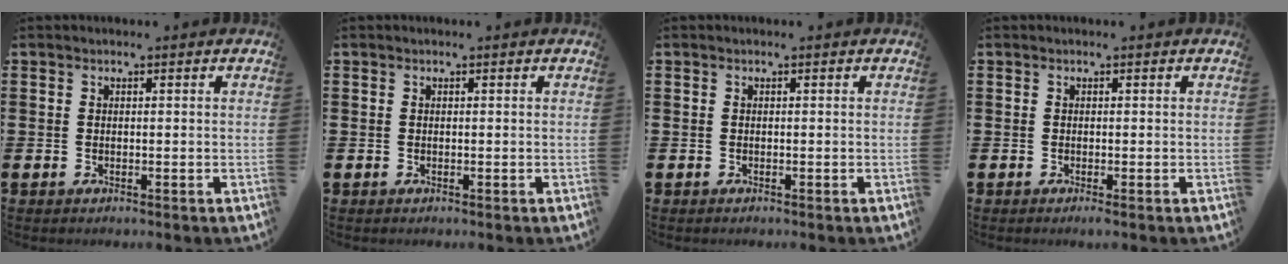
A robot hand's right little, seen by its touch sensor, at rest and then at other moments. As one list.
[{"total": 0.0}, {"total": 0.0}, {"total": 0.7, "force": [-0.2, 0.0, 0.6], "torque": [-0.010, -0.001, -0.004]}]